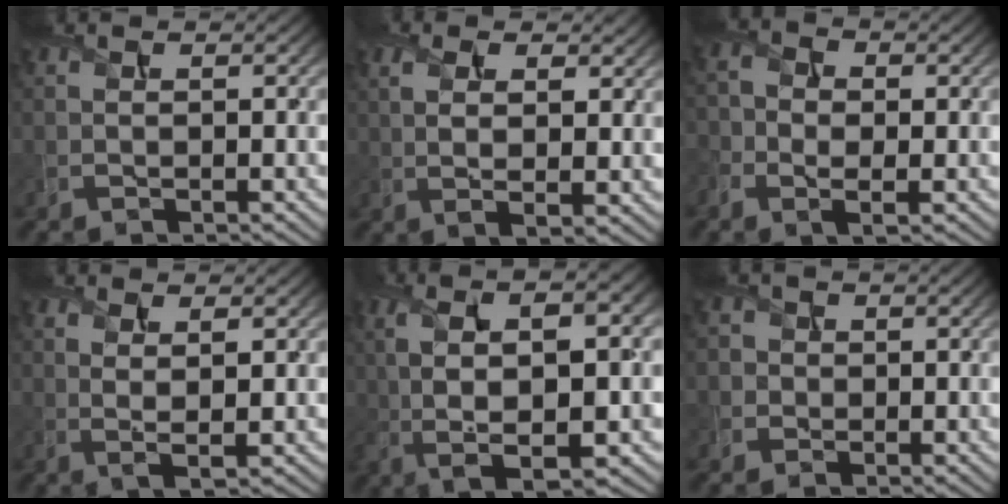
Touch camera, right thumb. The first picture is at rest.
{"total": 5.3, "force": [1.9, 2.3, 4.4], "torque": [-0.089, -0.005, 0.033]}
{"total": 4.2, "force": [-1.3, 2.8, 2.9], "torque": [-0.064, -0.005, -0.027]}
{"total": 2.6, "force": [0.7, 0.8, 2.4], "torque": [-0.055, -0.004, 0.016]}
{"total": 12.0, "force": [1.0, 4.0, 11.3], "torque": [-0.225, 0.002, 0.020]}
{"total": 3.0, "force": [0.0, 3.0, 0.5], "torque": [-0.009, 0.006, -0.024]}